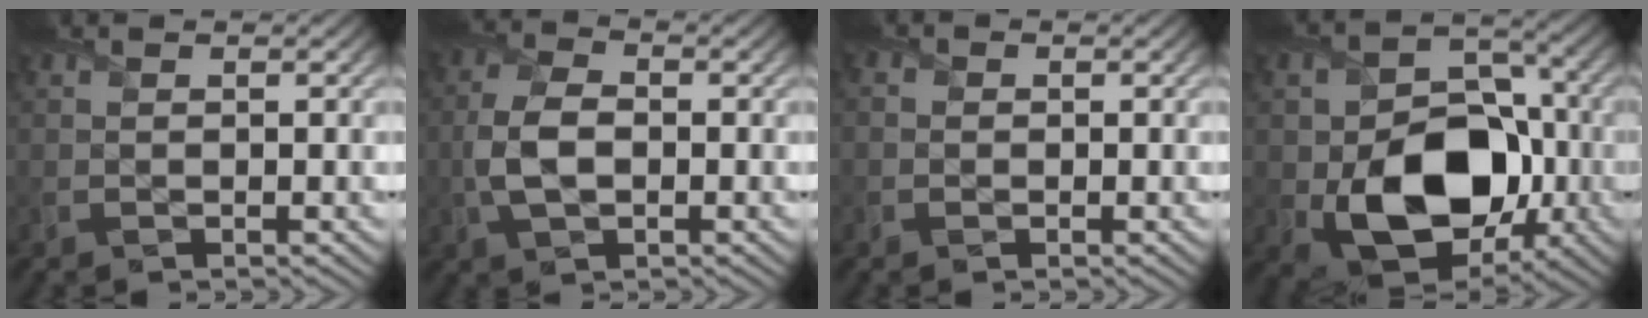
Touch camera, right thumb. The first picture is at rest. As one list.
[{"total": 5.6, "force": [-0.8, 3.4, 4.4], "torque": [-0.112, -0.003, -0.019]}, {"total": 1.5, "force": [-0.1, 1.4, 0.5], "torque": [-0.013, 0.000, -0.009]}, {"total": 14.0, "force": [-3.3, 9.7, 9.6], "torque": [-0.153, -0.024, -0.058]}]